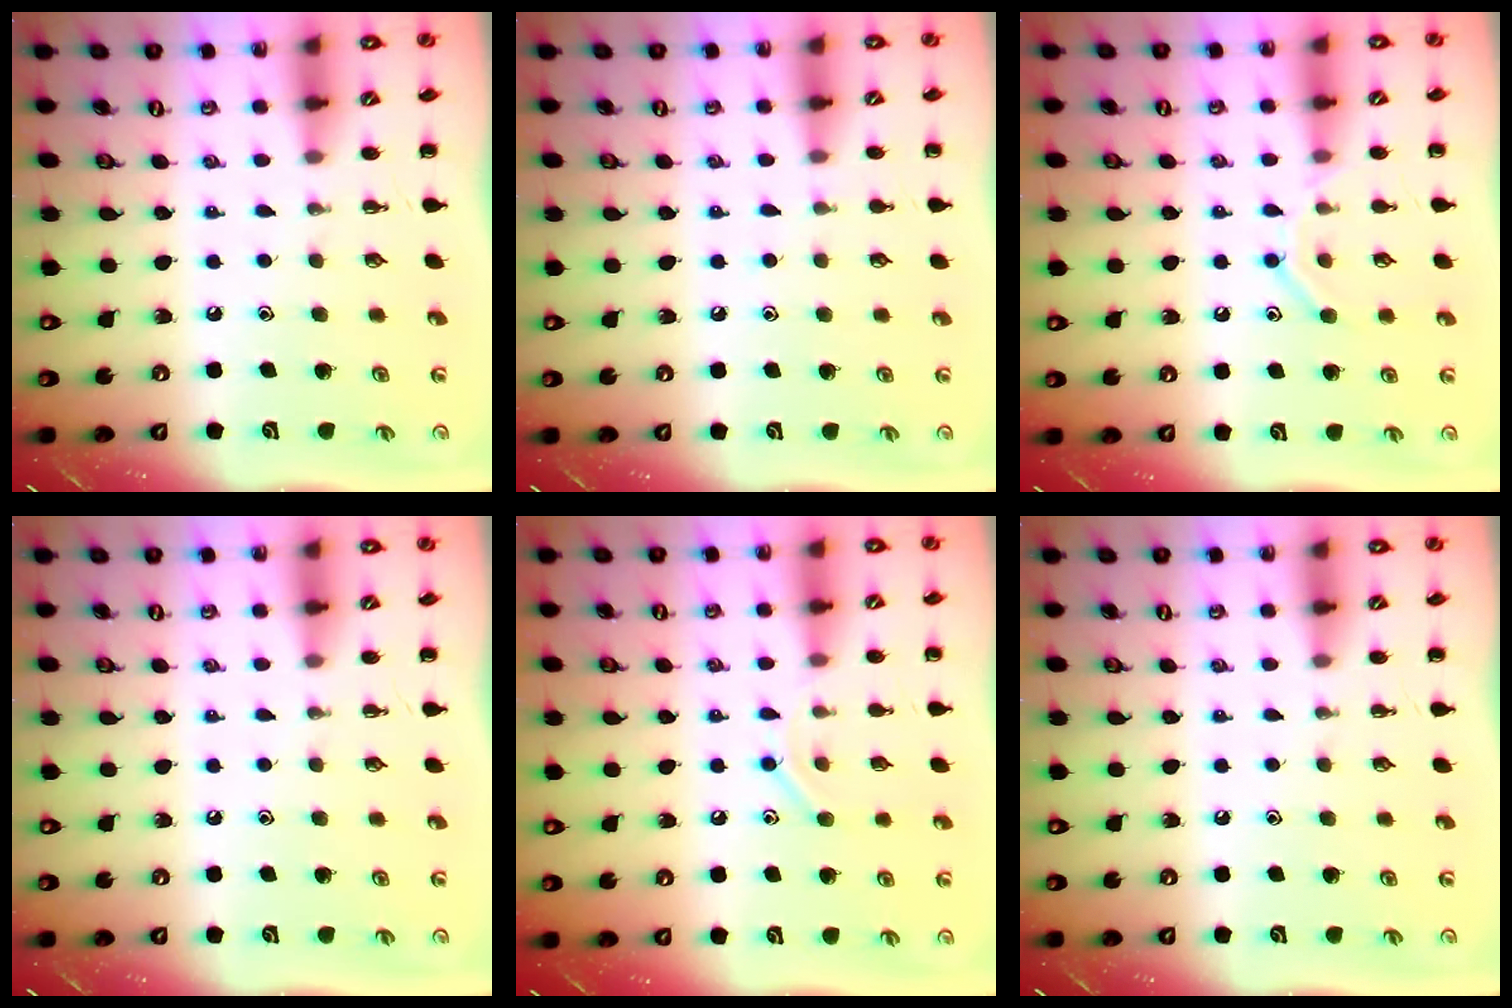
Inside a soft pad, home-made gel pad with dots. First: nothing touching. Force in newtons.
{"total": 5.1, "press": 4.8, "slide": 1.8}
{"total": 9.8, "press": 9.8, "slide": 1.3}
{"total": 0.0}
{"total": 8.0, "press": 7.8, "slide": 1.5}
{"total": 0.0}